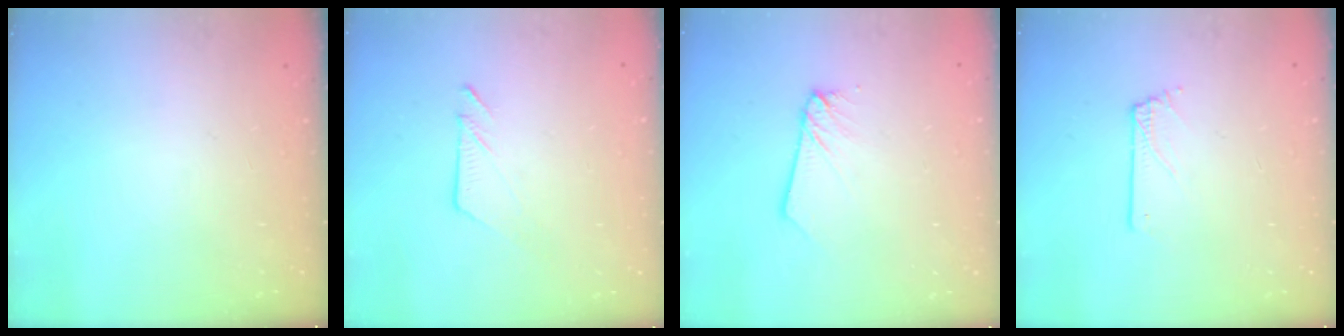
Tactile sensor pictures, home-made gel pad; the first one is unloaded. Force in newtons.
{"total": 5.9, "press": 5.8, "slide": 0.9}
{"total": 2.7, "press": 2.7, "slide": 0.3}
{"total": 0.7, "press": 0.7, "slide": 0.1}